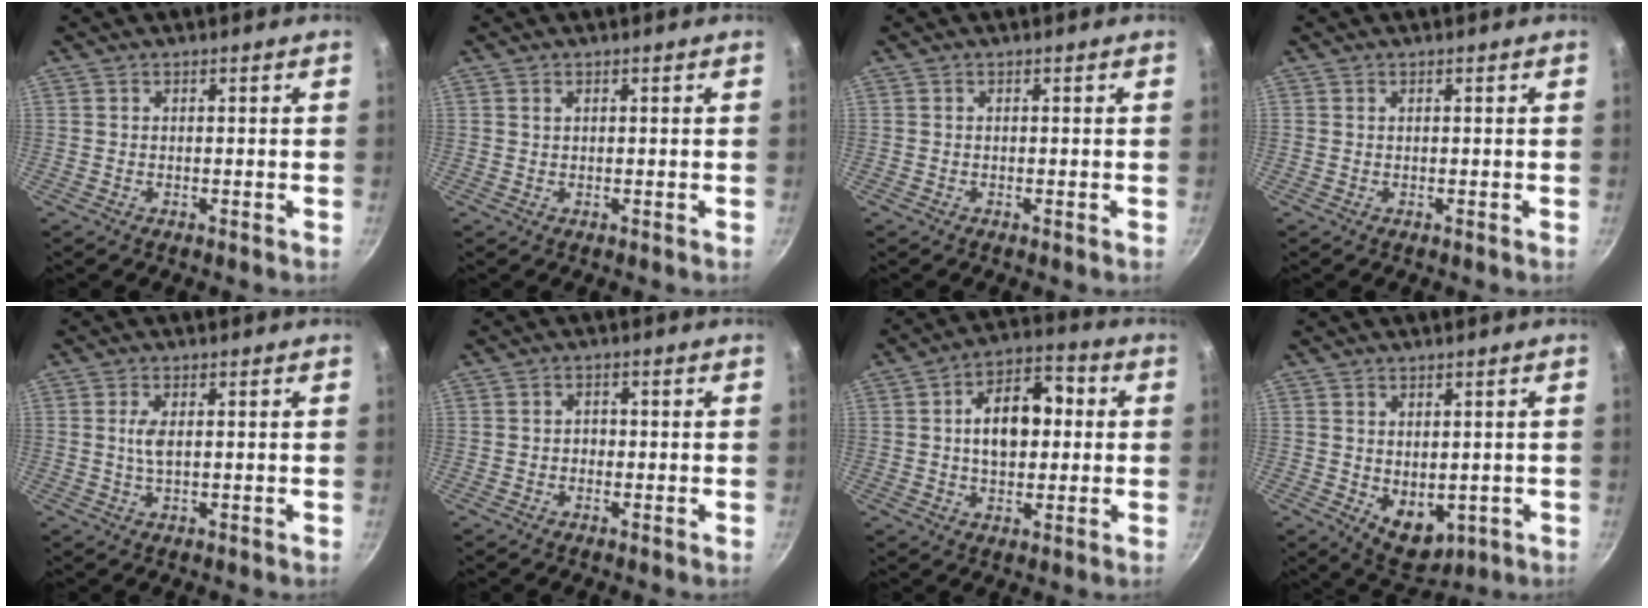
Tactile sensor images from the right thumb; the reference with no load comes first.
{"total": 0.6, "force": [0.3, 0.4, 0.4], "torque": [-0.007, 0.000, 0.007]}
{"total": 0.0}
{"total": 0.0}
{"total": 2.9, "force": [0.4, 1.2, 2.6], "torque": [-0.061, -0.001, 0.011]}
{"total": 1.5, "force": [-0.4, 1.3, 0.7], "torque": [0.001, 0.006, -0.010]}
{"total": 12.8, "force": [1.3, 7.8, 10.0], "torque": [-0.130, 0.024, 0.013]}
{"total": 7.3, "force": [-1.4, 4.7, 5.4], "torque": [-0.059, -0.004, 0.002]}